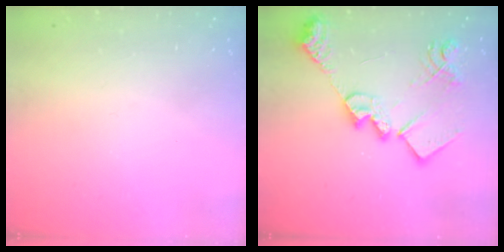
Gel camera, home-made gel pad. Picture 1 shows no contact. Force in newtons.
{"total": 21.1, "press": 21.1, "slide": 1.0}